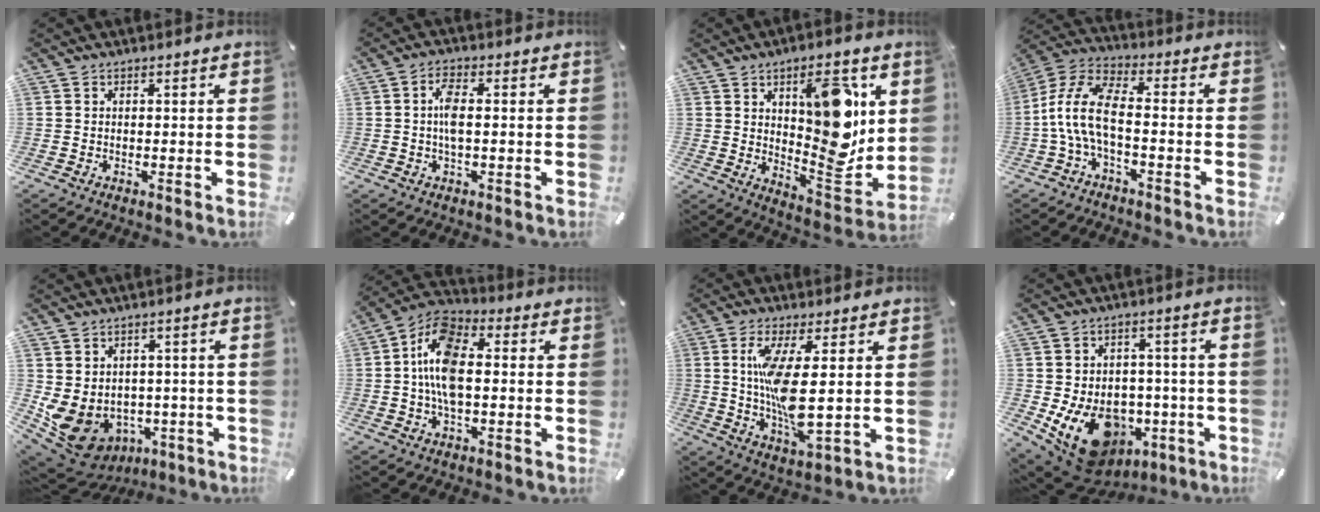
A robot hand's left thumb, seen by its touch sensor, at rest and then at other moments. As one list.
[{"total": 4.8, "force": [-0.2, 1.6, 4.5], "torque": [-0.091, 0.002, -0.006]}, {"total": 16.0, "force": [5.8, 7.7, 12.8], "torque": [-0.141, -0.048, 0.096]}, {"total": 10.9, "force": [-2.5, 4.9, 9.5], "torque": [-0.201, 0.000, -0.047]}, {"total": 8.6, "force": [-1.7, 7.7, 3.4], "torque": [-0.073, -0.012, -0.027]}, {"total": 12.2, "force": [-0.4, 6.9, 10.0], "torque": [-0.221, 0.003, -0.007]}, {"total": 12.6, "force": [1.5, 3.5, 12.0], "torque": [-0.250, -0.019, 0.023]}, {"total": 15.1, "force": [-5.3, 11.3, 8.5], "torque": [-0.137, 0.016, -0.075]}]